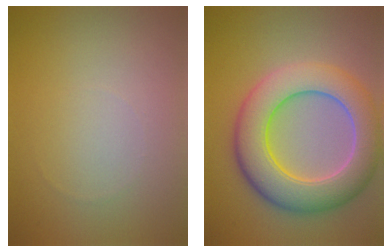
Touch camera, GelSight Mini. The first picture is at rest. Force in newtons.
{"total": 8.9, "press": 8.9, "slide": 0.3}